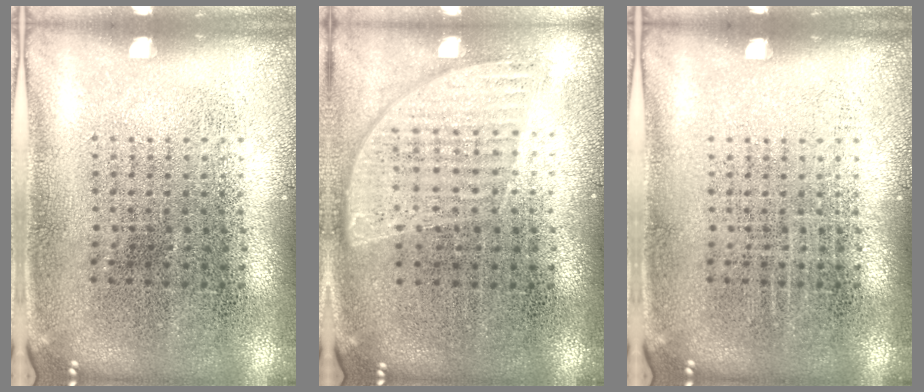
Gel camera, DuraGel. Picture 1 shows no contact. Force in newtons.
{"total": 0.9, "press": 0.8, "slide": 0.3}
{"total": 0.0}